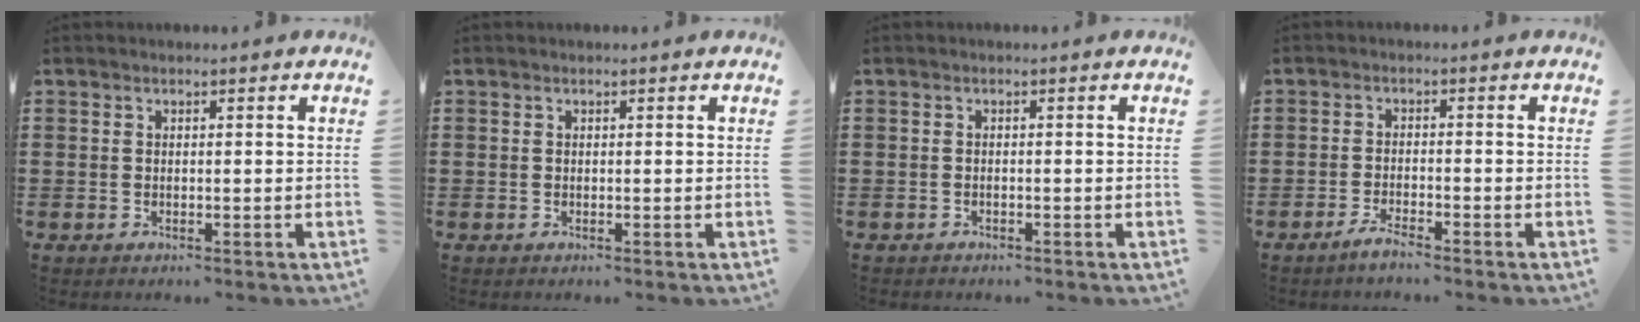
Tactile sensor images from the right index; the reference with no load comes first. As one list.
[{"total": 0.0}, {"total": 0.7, "force": [-0.6, 0.3, 0.0], "torque": [-0.001, 0.000, -0.013]}, {"total": 2.4, "force": [-2.1, 0.1, 1.2], "torque": [-0.020, 0.005, -0.038]}]